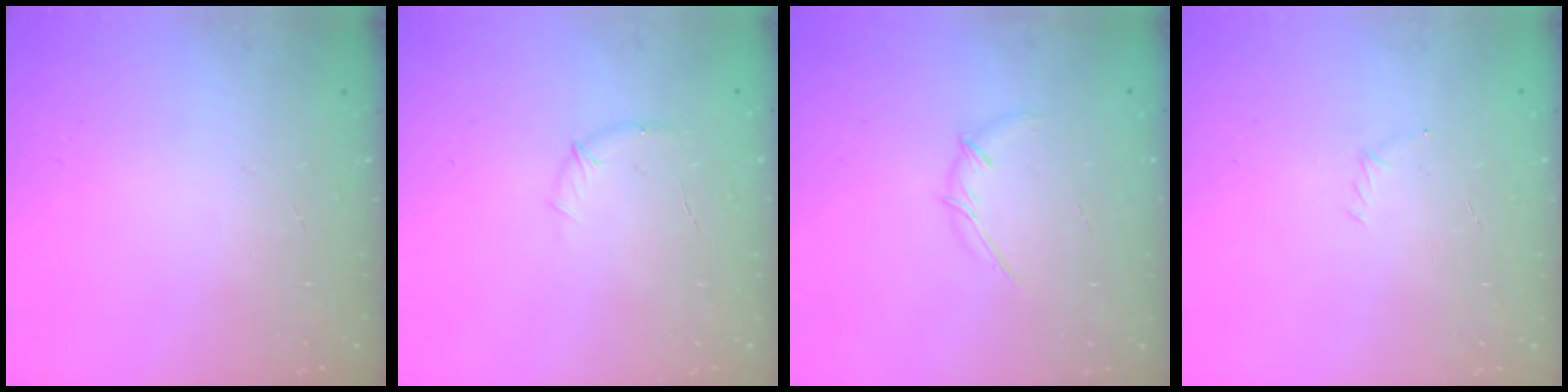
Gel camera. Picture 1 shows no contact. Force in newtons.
{"total": 5.5, "press": 5.3, "slide": 1.5}
{"total": 3.6, "press": 3.5, "slide": 0.9}
{"total": 2.9, "press": 2.8, "slide": 0.8}